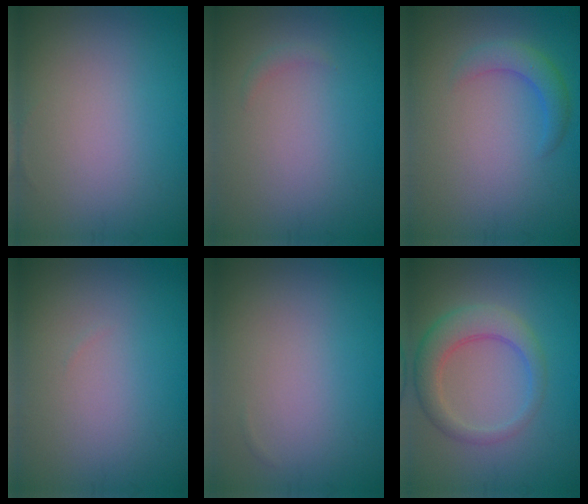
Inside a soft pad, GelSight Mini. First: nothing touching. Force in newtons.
{"total": 0.6, "press": 0.6, "slide": 0.0}
{"total": 2.5, "press": 2.5, "slide": 0.2}
{"total": 0.0}
{"total": 0.0}
{"total": 4.0, "press": 4.0, "slide": 0.1}